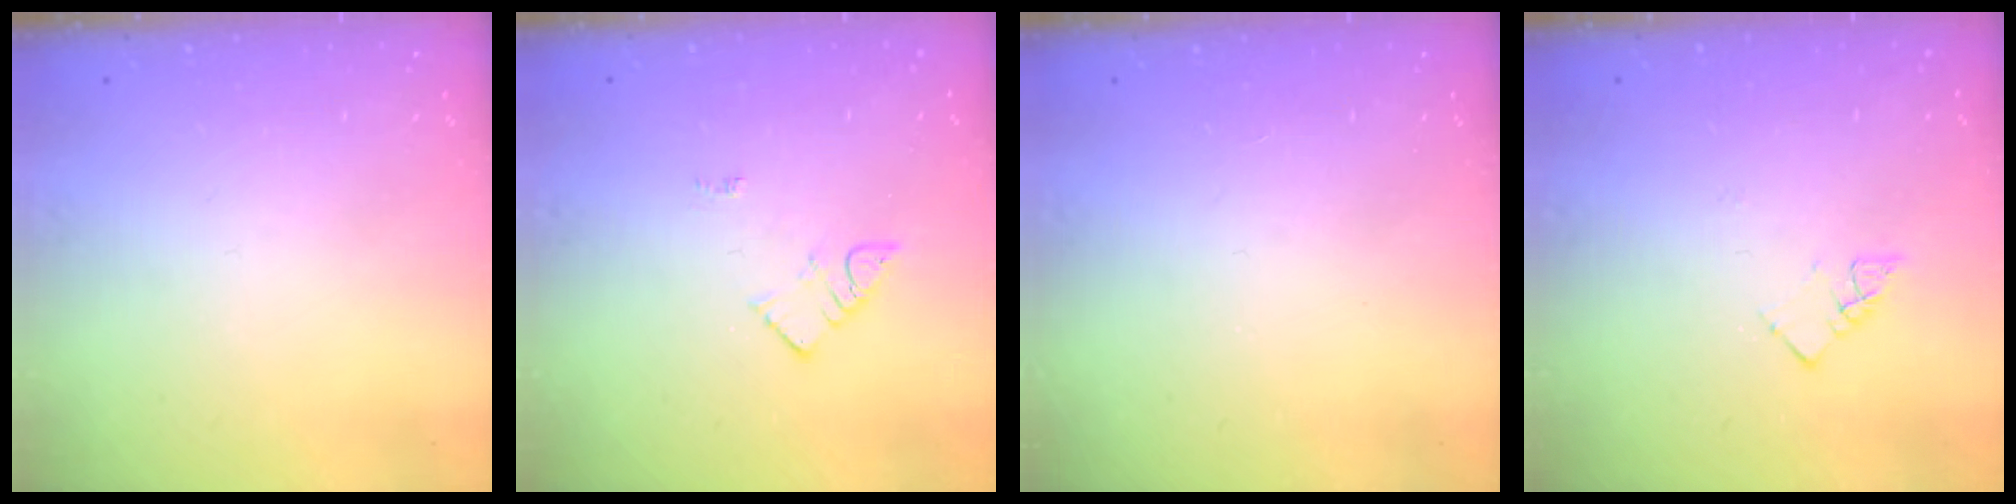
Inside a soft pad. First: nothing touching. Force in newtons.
{"total": 3.6, "press": 3.6, "slide": 0.4}
{"total": 2.8, "press": 2.8, "slide": 0.4}
{"total": 4.5, "press": 4.5, "slide": 0.4}